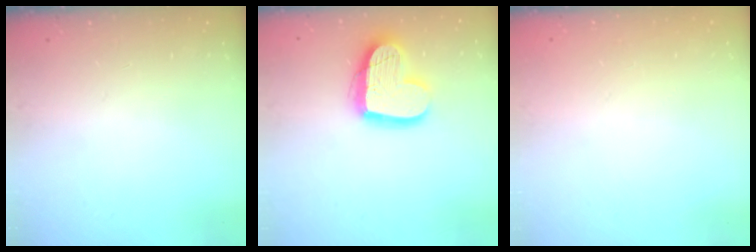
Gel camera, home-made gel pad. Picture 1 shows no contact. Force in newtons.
{"total": 15.9, "press": 15.9, "slide": 1.2}
{"total": 0.0}